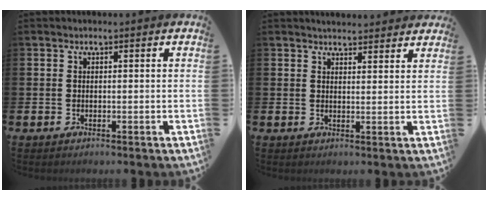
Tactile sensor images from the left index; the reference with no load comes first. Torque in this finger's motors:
{"motor_torque": [0.21, -0.52, 0.08, 0.07]}